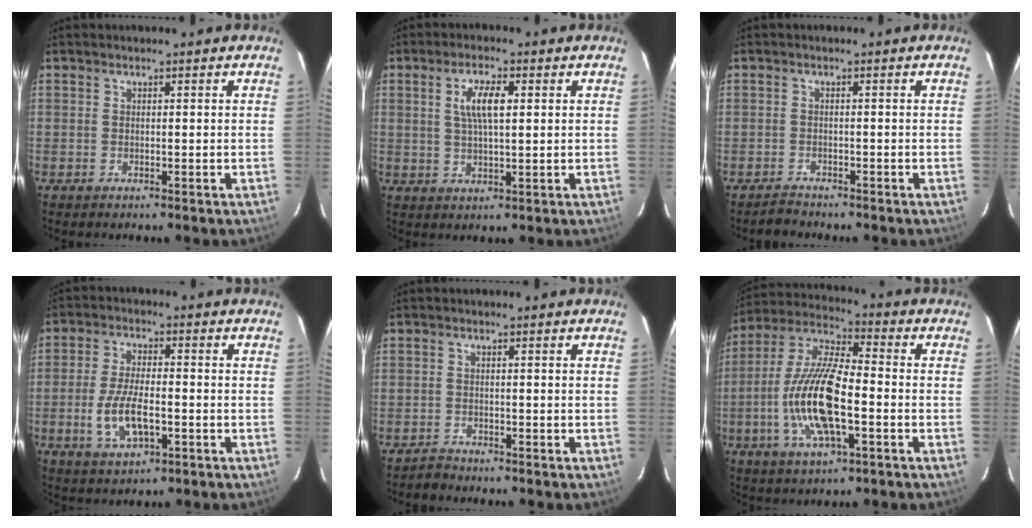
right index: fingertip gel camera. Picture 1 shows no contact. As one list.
[{"total": 5.9, "force": [1.6, 1.7, 5.4], "torque": [-0.101, 0.006, 0.030]}, {"total": 2.0, "force": [-1.9, 0.7, -0.1], "torque": [-0.004, 0.003, -0.034]}, {"total": 9.2, "force": [-2.6, 3.9, 7.9], "torque": [-0.163, -0.006, -0.045]}, {"total": 1.7, "force": [-1.5, 0.6, -0.4], "torque": [0.002, 0.006, -0.028]}, {"total": 16.4, "force": [-3.9, 5.0, 15.2], "torque": [-0.310, -0.005, -0.078]}]